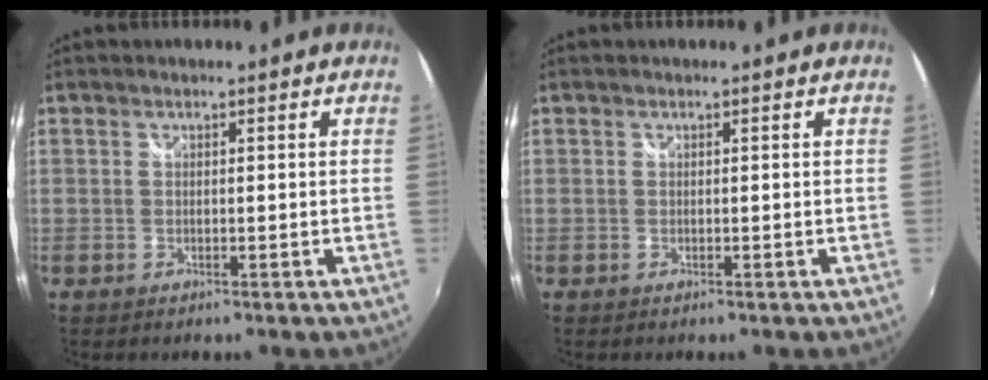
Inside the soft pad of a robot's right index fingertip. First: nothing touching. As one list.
[{"total": 0.0}]